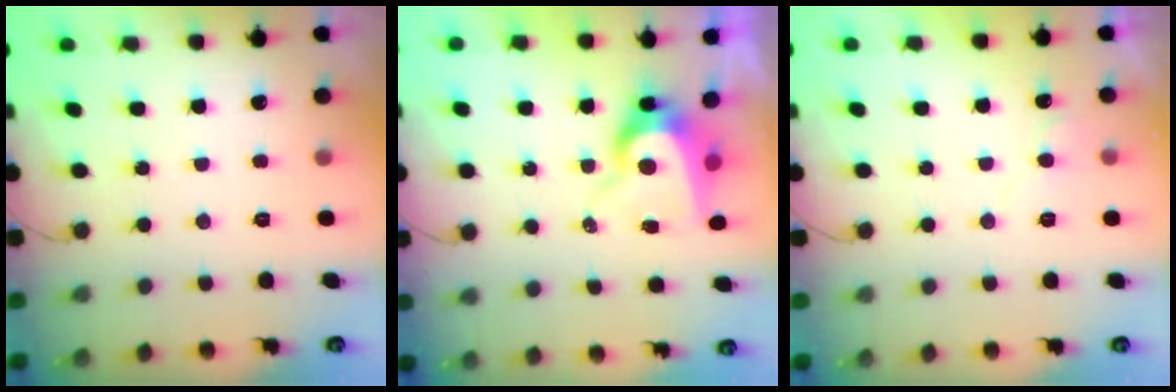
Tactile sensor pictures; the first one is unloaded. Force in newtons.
{"total": 9.0, "press": 8.9, "slide": 0.9}
{"total": 5.4, "press": 5.4, "slide": 0.6}